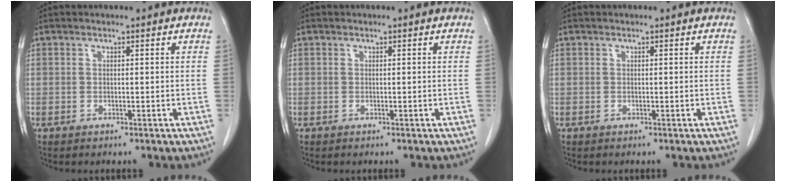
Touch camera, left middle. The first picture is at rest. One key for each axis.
{"total": 0.0}
{"total": 0.0}